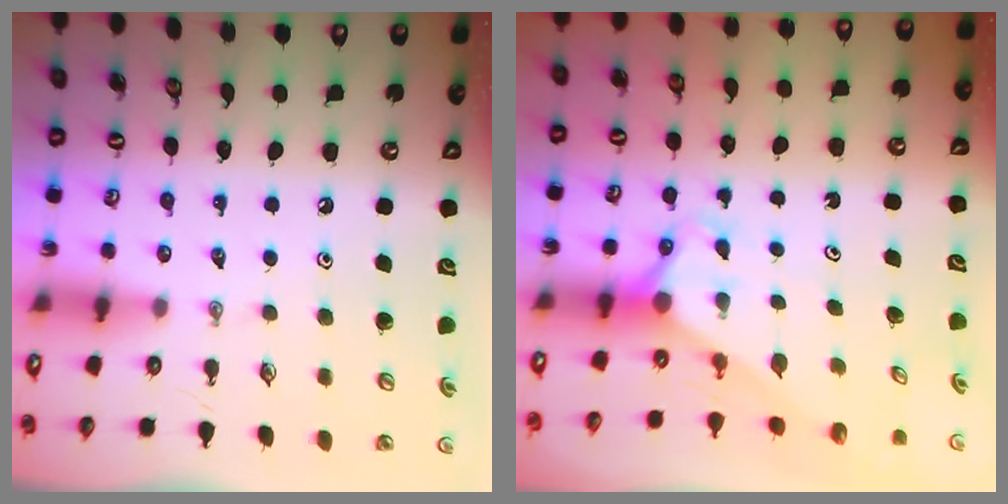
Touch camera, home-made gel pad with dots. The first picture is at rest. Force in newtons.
{"total": 2.7, "press": 2.7, "slide": 0.0}